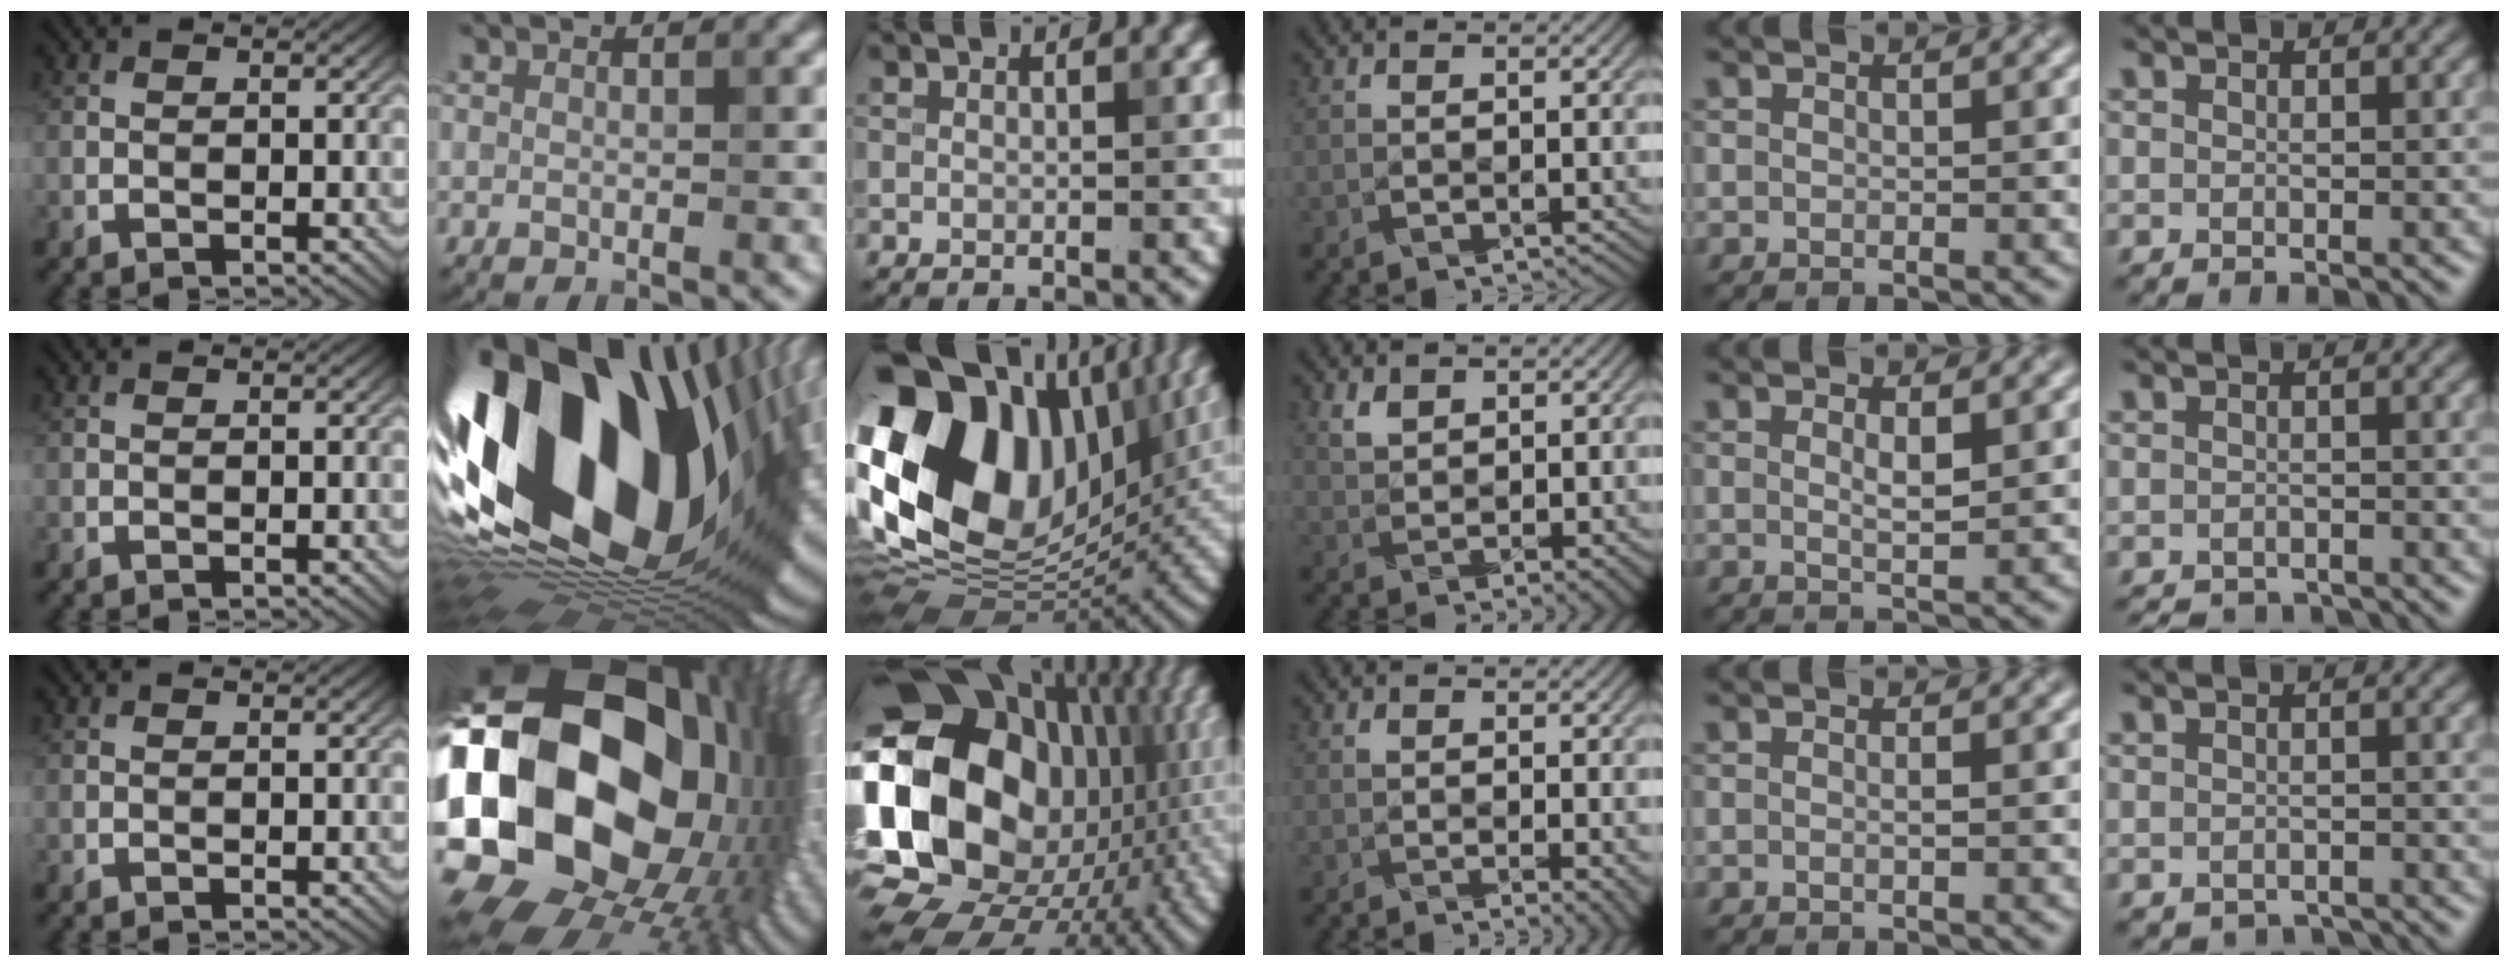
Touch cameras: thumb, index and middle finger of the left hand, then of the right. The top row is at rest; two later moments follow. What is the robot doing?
{"motion": "fold", "object": "apron"}